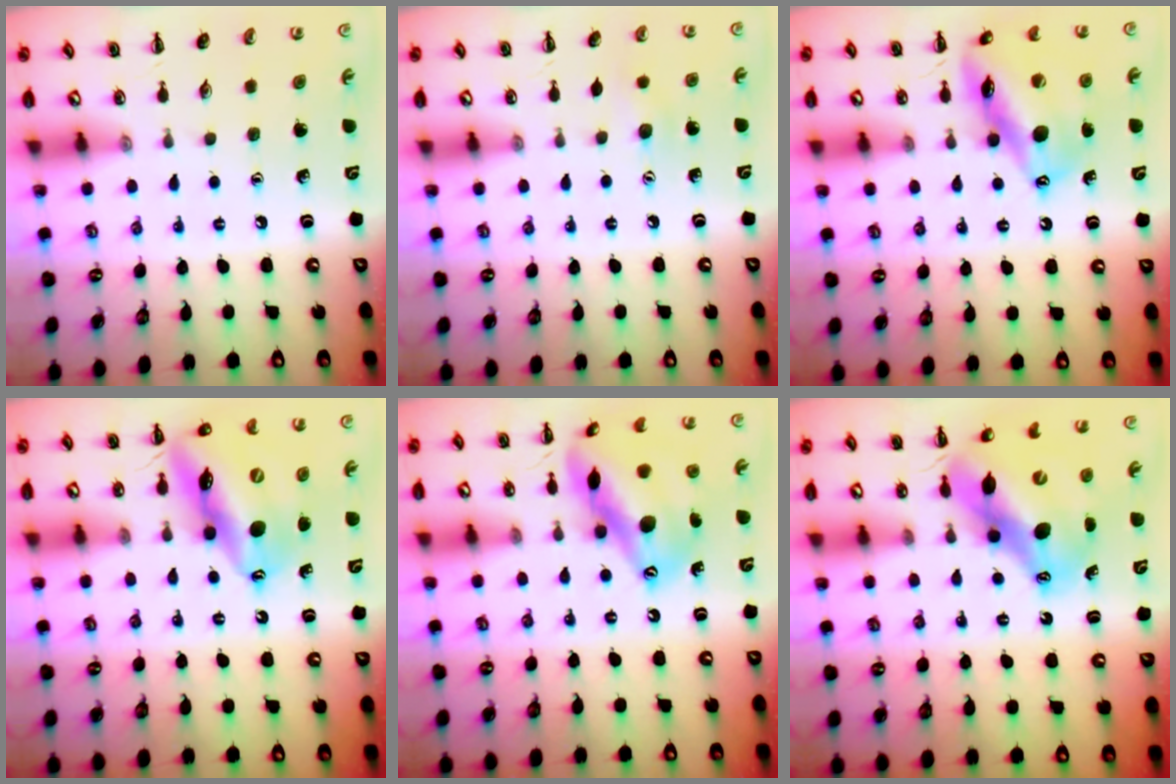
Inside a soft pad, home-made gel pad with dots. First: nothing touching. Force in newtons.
{"total": 6.3, "press": 6.2, "slide": 1.2}
{"total": 16.1, "press": 15.7, "slide": 3.7}
{"total": 17.6, "press": 17.0, "slide": 4.3}
{"total": 18.6, "press": 18.6, "slide": 1.6}
{"total": 13.5, "press": 13.1, "slide": 3.5}